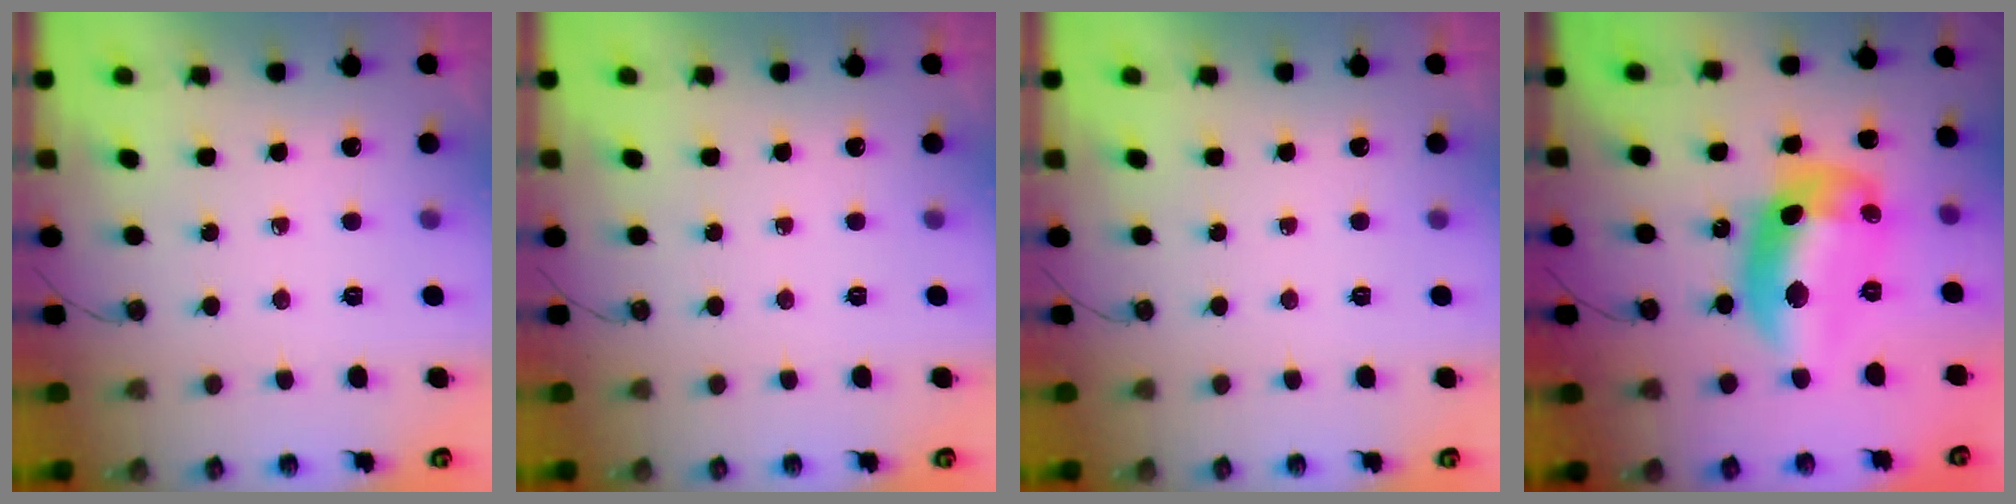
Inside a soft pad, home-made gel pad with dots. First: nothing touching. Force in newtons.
{"total": 0.0}
{"total": 0.0}
{"total": 17.1, "press": 17.0, "slide": 1.4}